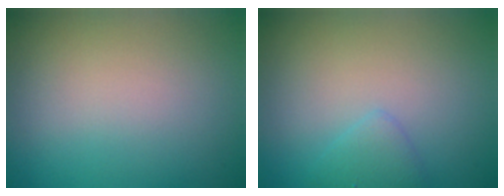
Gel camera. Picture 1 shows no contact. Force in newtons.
{"total": 1.5, "press": 1.5, "slide": 0.1}